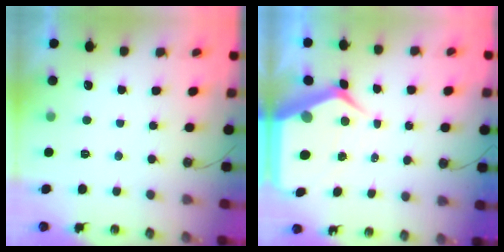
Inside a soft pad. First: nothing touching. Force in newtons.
{"total": 10.5, "press": 10.4, "slide": 1.0}